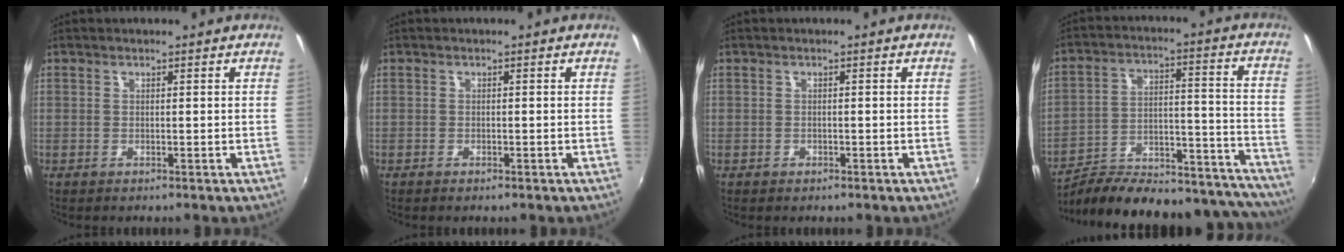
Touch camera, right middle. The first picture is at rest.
{"total": 0.8, "force": [-0.7, 0.3, 0.4], "torque": [-0.009, -0.003, -0.013]}
{"total": 0.9, "force": [-0.6, 0.7, 0.2], "torque": [-0.005, -0.002, -0.009]}
{"total": 28.2, "force": [-24.3, 8.2, 11.6], "torque": [-0.169, 0.025, -0.324]}